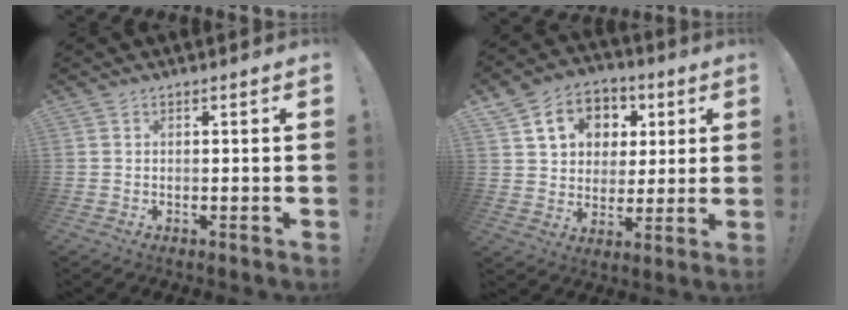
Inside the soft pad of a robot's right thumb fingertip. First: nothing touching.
{"total": 13.6, "force": [5.6, 11.1, 5.3], "torque": [-0.069, -0.023, 0.112]}